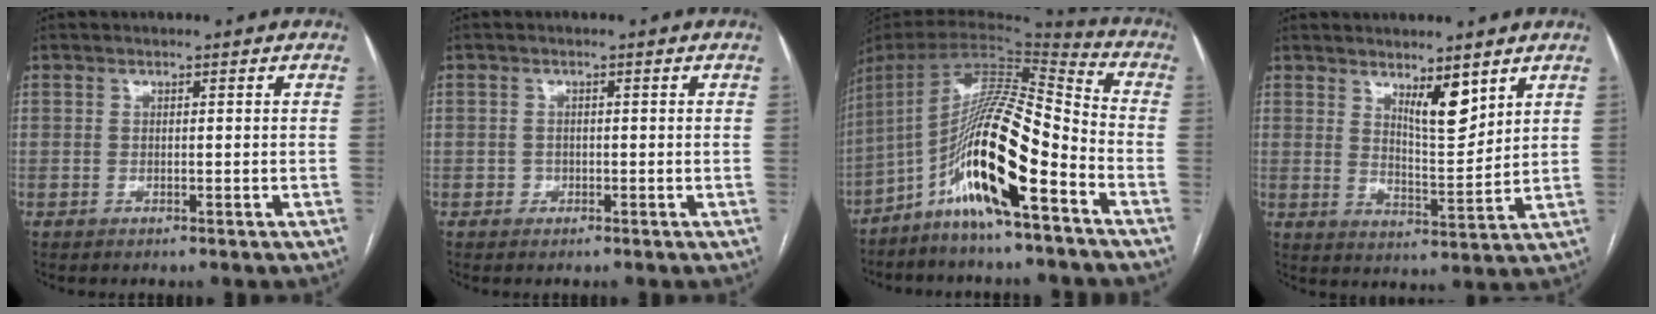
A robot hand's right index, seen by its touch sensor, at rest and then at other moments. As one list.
[{"total": 1.2, "force": [-0.5, 1.1, 0.1], "torque": [0.004, 0.007, -0.010]}, {"total": 16.9, "force": [-7.6, 1.4, 15.0], "torque": [-0.281, 0.009, -0.140]}, {"total": 6.3, "force": [4.2, 1.5, 4.5], "torque": [-0.080, -0.017, 0.073]}]